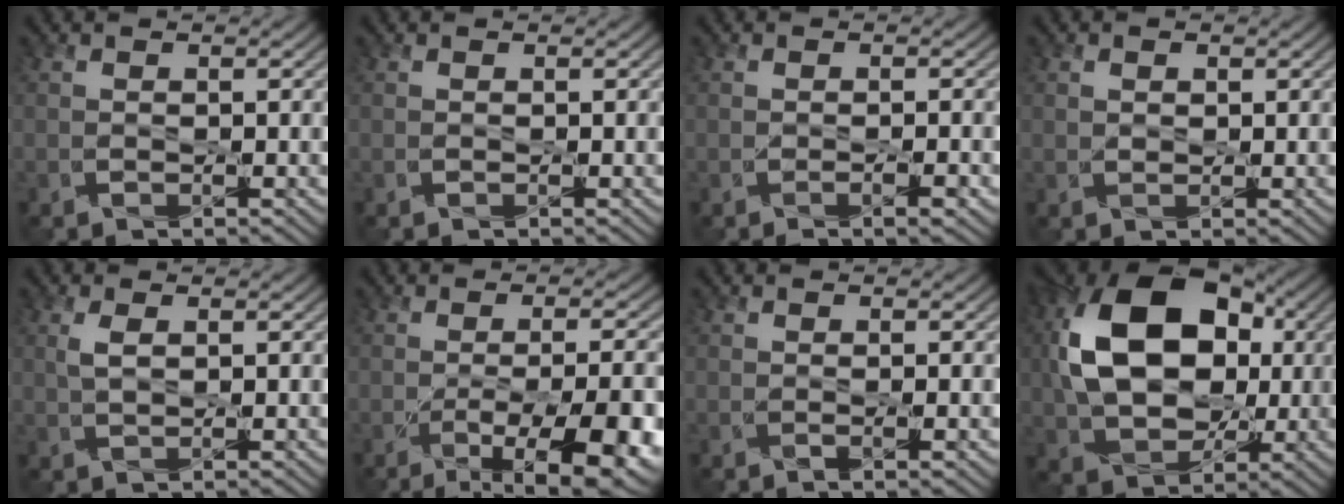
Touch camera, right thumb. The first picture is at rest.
{"total": 0.0}
{"total": 1.7, "force": [-0.8, 0.4, 1.5], "torque": [-0.023, -0.003, -0.010]}
{"total": 1.2, "force": [0.5, 0.9, 0.7], "torque": [-0.016, -0.002, 0.011]}
{"total": 2.2, "force": [0.7, 1.0, 1.8], "torque": [-0.046, 0.001, 0.015]}
{"total": 13.1, "force": [-5.5, 4.2, 11.1], "torque": [-0.136, -0.013, -0.067]}
{"total": 1.0, "force": [-0.1, 0.1, 1.0], "torque": [-0.015, -0.002, -0.002]}
{"total": 16.5, "force": [2.0, 11.4, 11.7], "torque": [-0.237, 0.017, 0.037]}